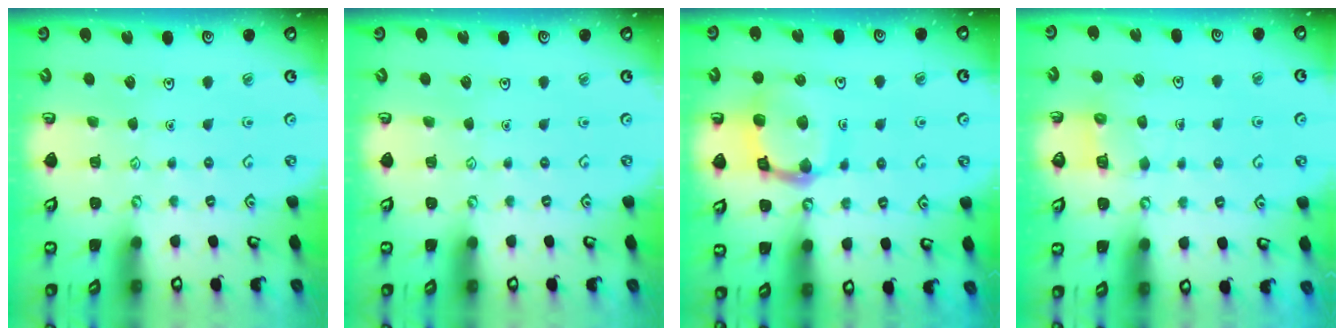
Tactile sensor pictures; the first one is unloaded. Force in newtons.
{"total": 0.0}
{"total": 14.1, "press": 14.1, "slide": 1.5}
{"total": 4.9, "press": 4.9, "slide": 0.4}